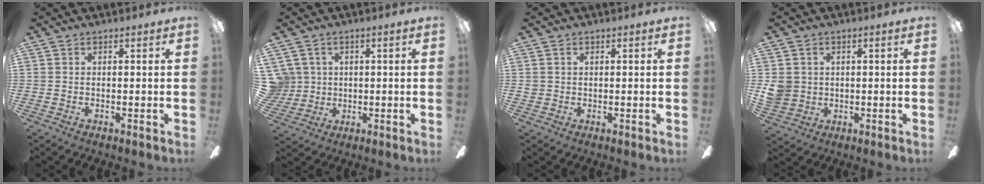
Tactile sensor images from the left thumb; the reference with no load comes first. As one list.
[{"total": 6.1, "force": [1.6, 5.9, 0.6], "torque": [-0.028, 0.005, 0.033]}, {"total": 1.0, "force": [0.2, 1.0, 0.3], "torque": [-0.006, 0.005, 0.002]}, {"total": 5.1, "force": [0.8, 4.9, 1.2], "torque": [-0.025, 0.008, 0.015]}]